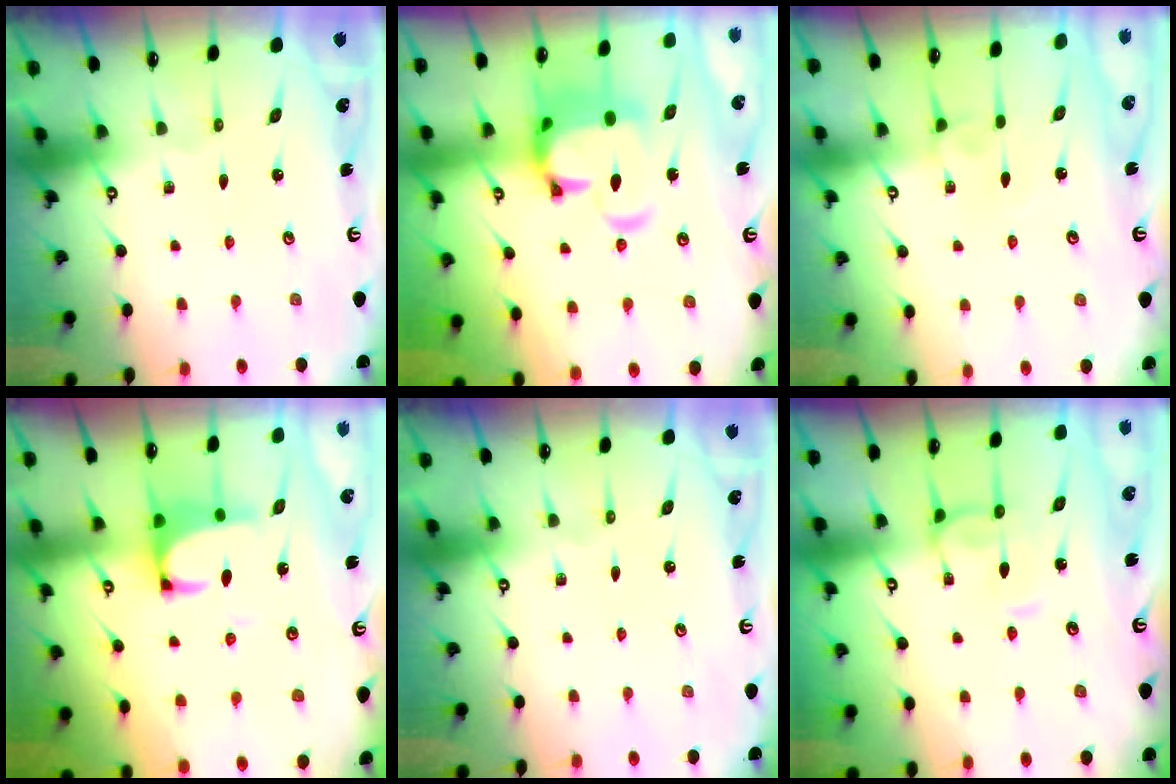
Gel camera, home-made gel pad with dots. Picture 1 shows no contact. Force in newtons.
{"total": 7.7, "press": 7.5, "slide": 1.8}
{"total": 2.4, "press": 2.4, "slide": 0.2}
{"total": 1.6, "press": 1.4, "slide": 0.7}
{"total": 0.0}
{"total": 1.4, "press": 1.3, "slide": 0.4}